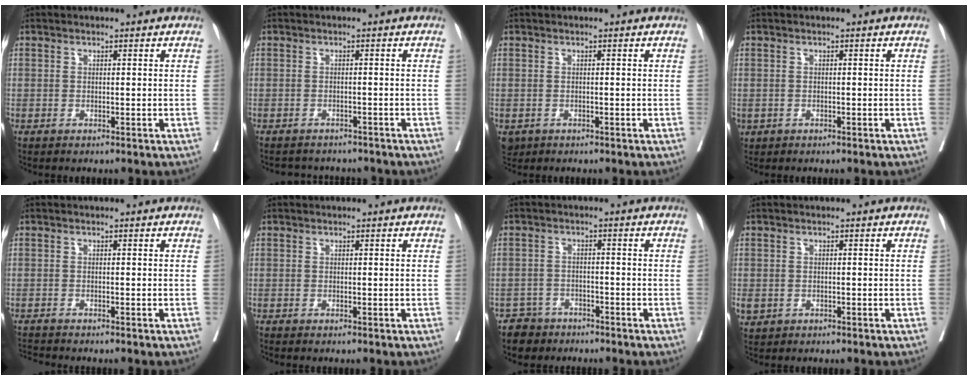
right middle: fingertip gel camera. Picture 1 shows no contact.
{"total": 5.9, "force": [-5.5, 2.0, 0.7], "torque": [-0.008, 0.005, -0.063]}
{"total": 2.2, "force": [-0.9, 1.8, 0.8], "torque": [-0.014, -0.002, -0.006]}
{"total": 1.7, "force": [-0.6, 1.4, 0.8], "torque": [-0.019, 0.001, -0.001]}
{"total": 1.5, "force": [-1.5, -0.2, 0.0], "torque": [0.000, -0.008, -0.029]}
{"total": 0.0}
{"total": 3.9, "force": [-2.9, 2.6, -0.4], "torque": [0.008, 0.009, -0.050]}
{"total": 4.0, "force": [-1.6, 3.2, 1.7], "torque": [-0.048, -0.003, -0.018]}